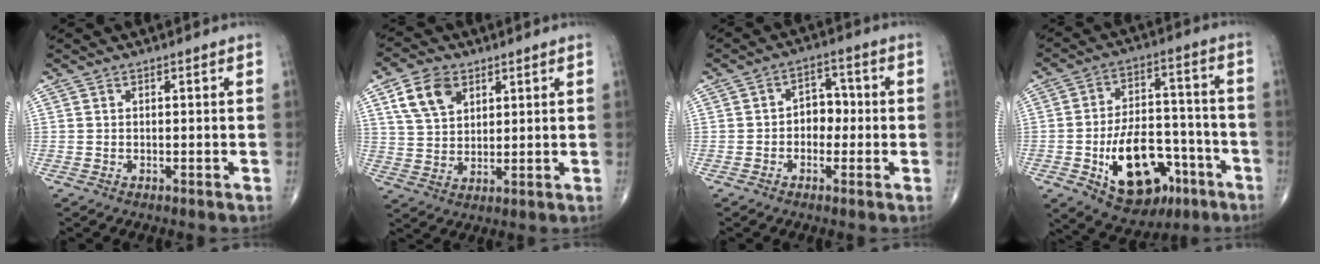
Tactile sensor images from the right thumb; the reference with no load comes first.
{"total": 8.7, "force": [4.2, 5.8, 5.0], "torque": [-0.077, -0.012, 0.083]}
{"total": 5.2, "force": [-0.6, 3.9, 3.4], "torque": [-0.021, 0.019, -0.019]}
{"total": 18.9, "force": [-7.6, 11.2, 13.3], "torque": [-0.177, 0.046, -0.105]}